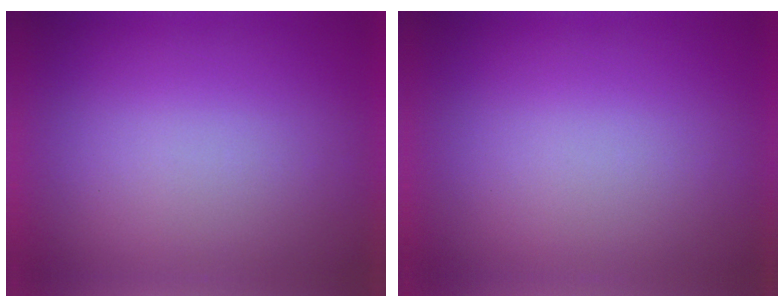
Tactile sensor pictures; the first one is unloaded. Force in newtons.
{"total": 1.0}